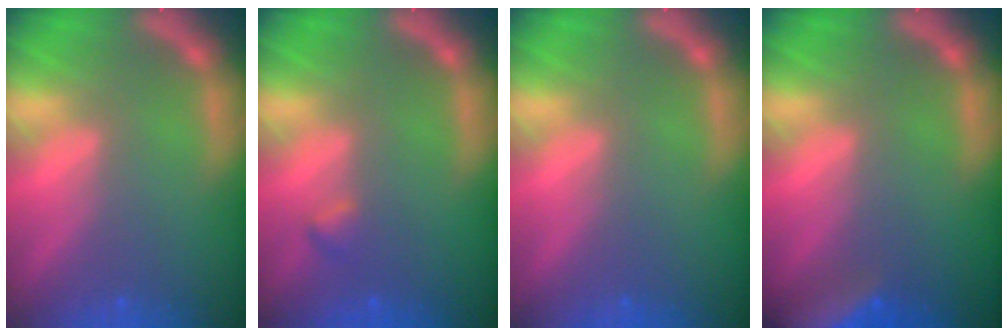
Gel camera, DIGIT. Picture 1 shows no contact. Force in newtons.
{"total": 0.9}
{"total": 0.0}
{"total": 8.0}